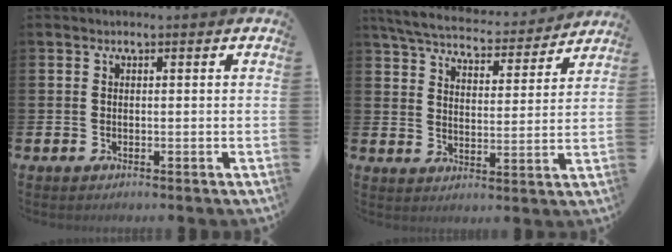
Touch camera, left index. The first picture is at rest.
{"total": 6.4, "force": [6.1, 1.2, 1.6], "torque": [-0.062, -0.042, 0.104]}